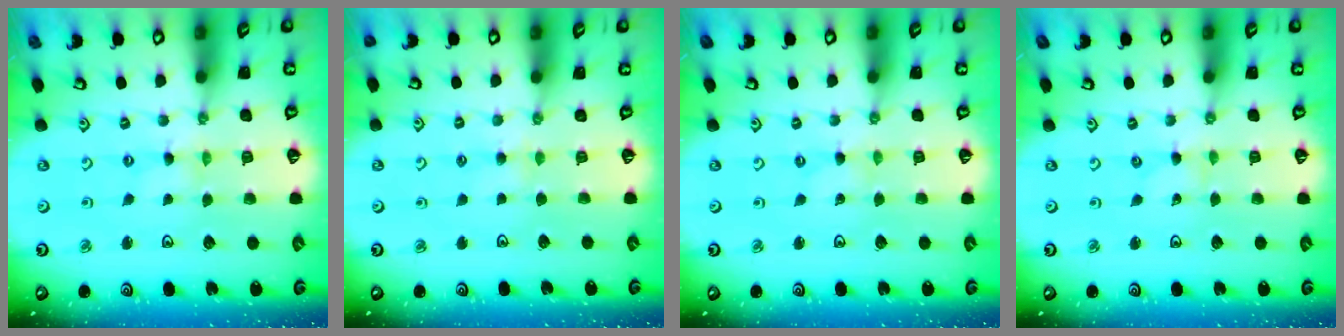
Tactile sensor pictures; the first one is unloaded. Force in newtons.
{"total": 2.9, "press": 2.8, "slide": 0.6}
{"total": 0.0}
{"total": 0.0}